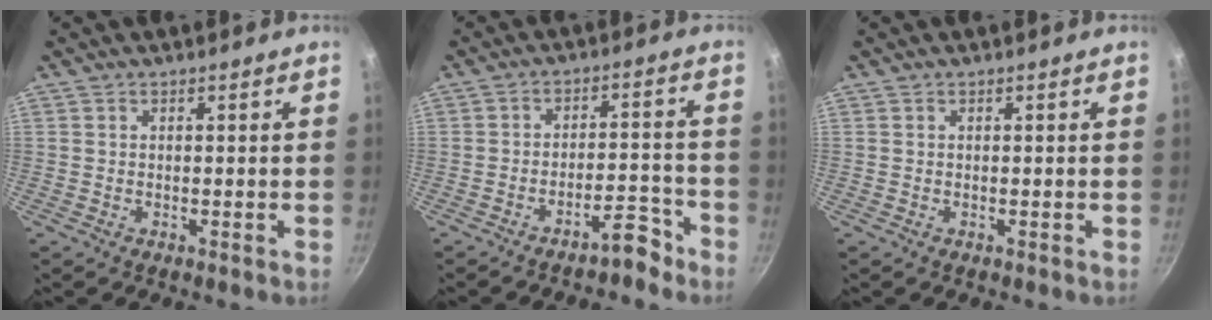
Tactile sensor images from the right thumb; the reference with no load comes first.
{"total": 5.9, "force": [-4.7, 1.8, 3.0], "torque": [-0.021, 0.051, -0.066]}
{"total": 0.0}